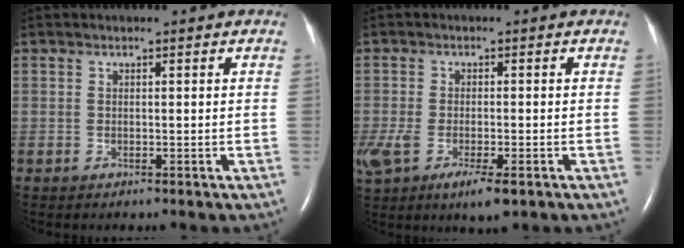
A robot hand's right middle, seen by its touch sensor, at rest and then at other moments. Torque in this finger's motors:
{"motor_torque": [0.91, -0.40, 0.18, 0.05]}